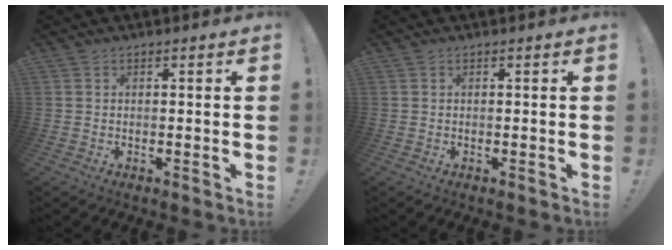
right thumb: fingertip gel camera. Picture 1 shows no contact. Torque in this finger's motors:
{"motor_torque": [0.00, 0.00, 0.00, 0.00, 0.00]}